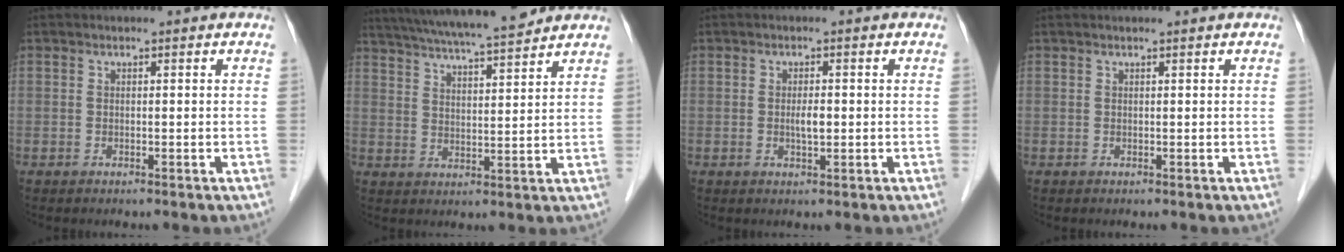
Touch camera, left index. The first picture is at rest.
{"total": 16.4, "force": [14.6, 0.7, 7.6], "torque": [-0.138, 0.026, 0.228]}
{"total": 2.2, "force": [0.1, 0.5, 2.1], "torque": [-0.043, 0.000, 0.003]}
{"total": 2.6, "force": [2.2, 0.0, 1.5], "torque": [-0.019, 0.028, 0.037]}